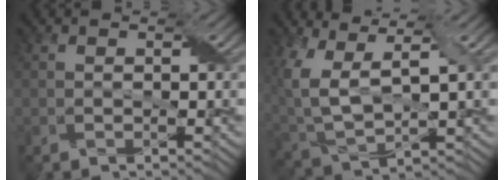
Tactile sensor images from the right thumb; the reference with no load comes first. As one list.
[{"total": 10.1, "force": [3.1, 5.1, 8.1], "torque": [-0.207, -0.010, 0.069]}]